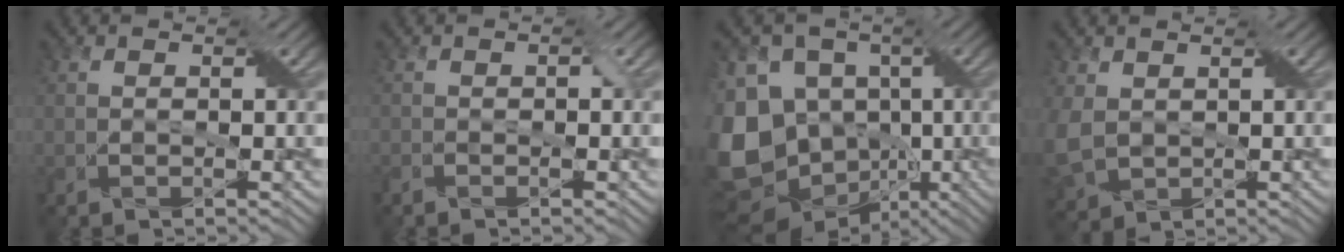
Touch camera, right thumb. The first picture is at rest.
{"total": 1.1, "force": [-0.5, 0.5, 0.9], "torque": [-0.017, 0.001, -0.009]}
{"total": 16.4, "force": [-2.0, 13.7, 8.7], "torque": [-0.244, -0.020, -0.033]}
{"total": 5.2, "force": [0.8, 4.0, 3.2], "torque": [-0.104, -0.009, 0.017]}